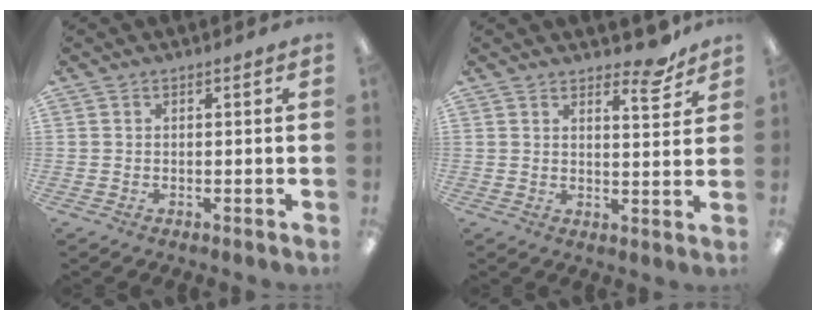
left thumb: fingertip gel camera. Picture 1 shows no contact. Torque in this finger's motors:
{"motor_torque": [0.05, -0.05, -0.13, -0.22, 0.06]}